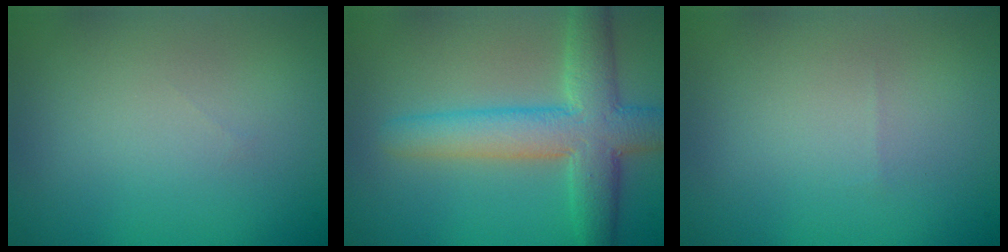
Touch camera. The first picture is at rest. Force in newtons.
{"total": 6.7, "press": 6.7, "slide": 0.2}
{"total": 0.0}